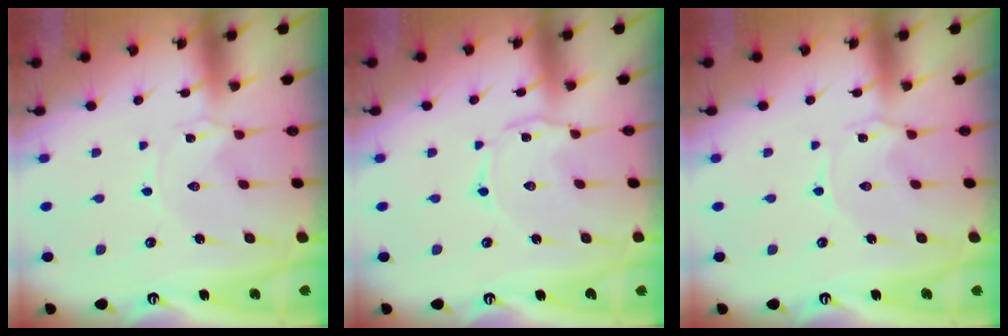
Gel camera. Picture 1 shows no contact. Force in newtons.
{"total": 1.5, "press": 1.5, "slide": 0.3}
{"total": 0.8, "press": 0.8, "slide": 0.1}